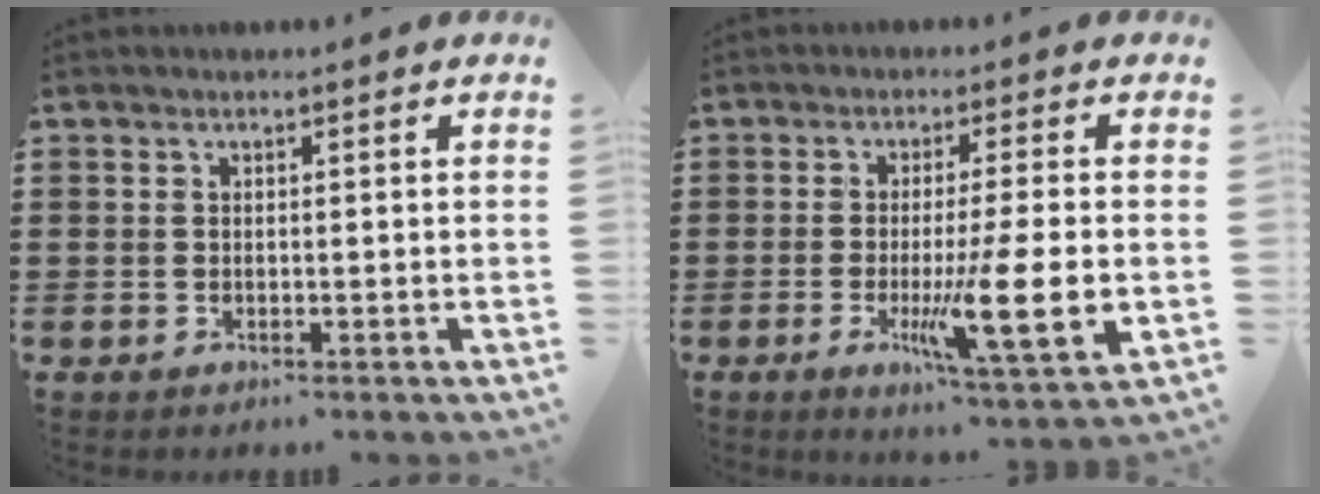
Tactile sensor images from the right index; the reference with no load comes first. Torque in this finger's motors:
{"motor_torque": [2.14, 0.00, 0.75, 0.21]}